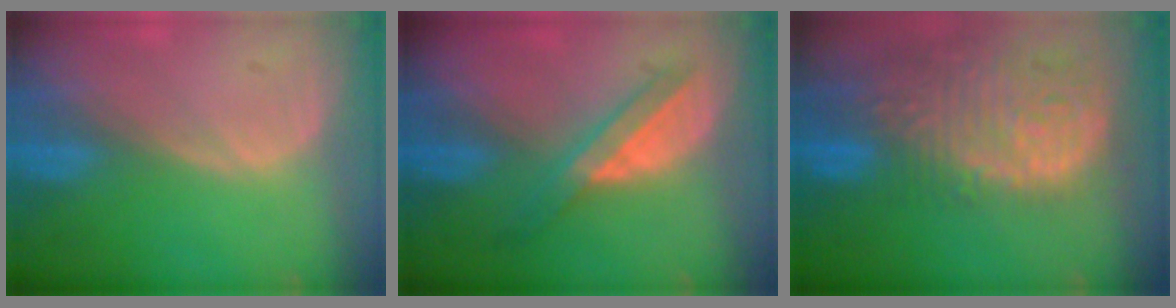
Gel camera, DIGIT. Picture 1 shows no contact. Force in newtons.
{"total": 5.9, "press": 5.4, "slide": 2.4}
{"total": 14.6, "press": 12.0, "slide": 8.2}